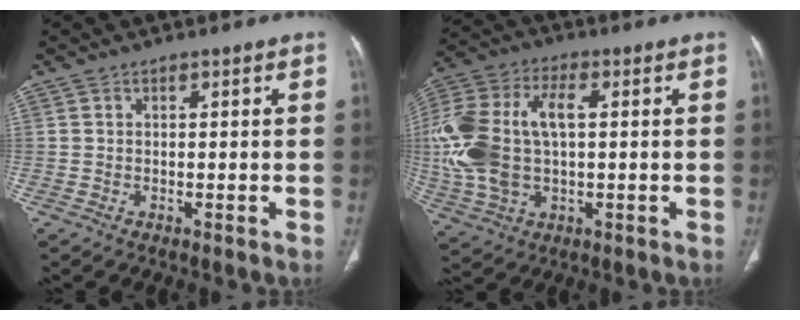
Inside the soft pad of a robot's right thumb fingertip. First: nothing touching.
{"total": 19.1, "force": [1.2, 11.1, 15.5], "torque": [-0.356, 0.015, 0.027]}